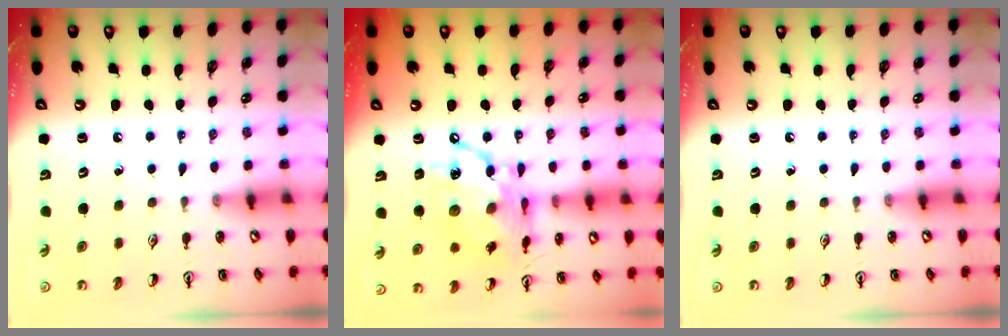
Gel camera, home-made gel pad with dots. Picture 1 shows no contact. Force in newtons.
{"total": 17.7, "press": 17.7, "slide": 1.4}
{"total": 0.0}